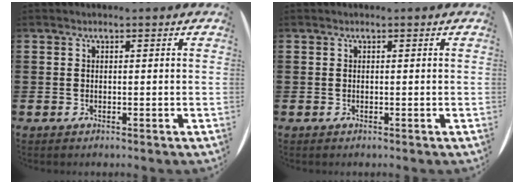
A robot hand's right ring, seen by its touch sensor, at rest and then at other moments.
{"total": 0.0}